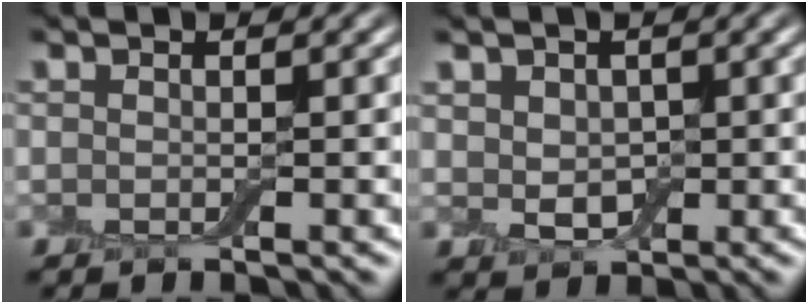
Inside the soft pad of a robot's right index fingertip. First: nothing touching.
{"total": 2.5, "force": [0.5, 1.9, 1.6], "torque": [-0.030, -0.003, 0.013]}